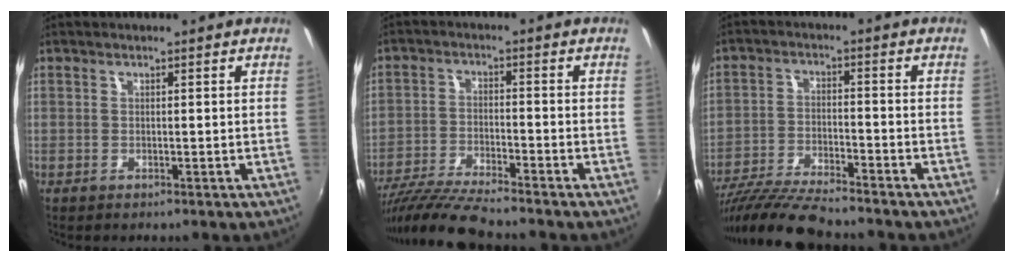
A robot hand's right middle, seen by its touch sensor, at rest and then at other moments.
{"total": 10.7, "force": [-9.6, 0.0, 4.7], "torque": [-0.112, -0.020, -0.183]}
{"total": 12.5, "force": [-11.1, 1.0, 5.6], "torque": [-0.130, -0.025, -0.206]}